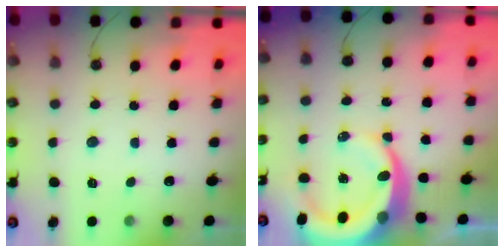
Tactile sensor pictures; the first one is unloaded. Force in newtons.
{"total": 12.7, "press": 12.6, "slide": 1.5}